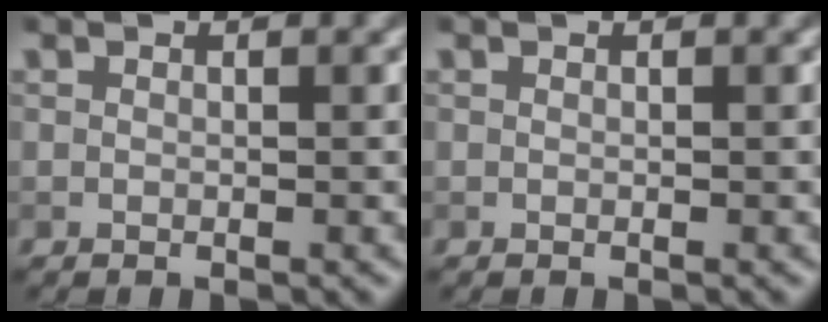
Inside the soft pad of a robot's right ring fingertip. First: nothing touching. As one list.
[{"total": 0.0}]